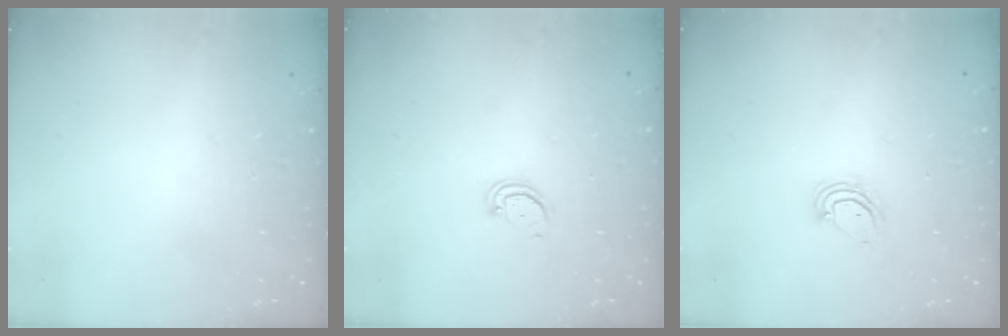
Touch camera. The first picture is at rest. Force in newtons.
{"total": 2.9, "press": 2.9, "slide": 0.2}
{"total": 5.5, "press": 5.5, "slide": 0.3}